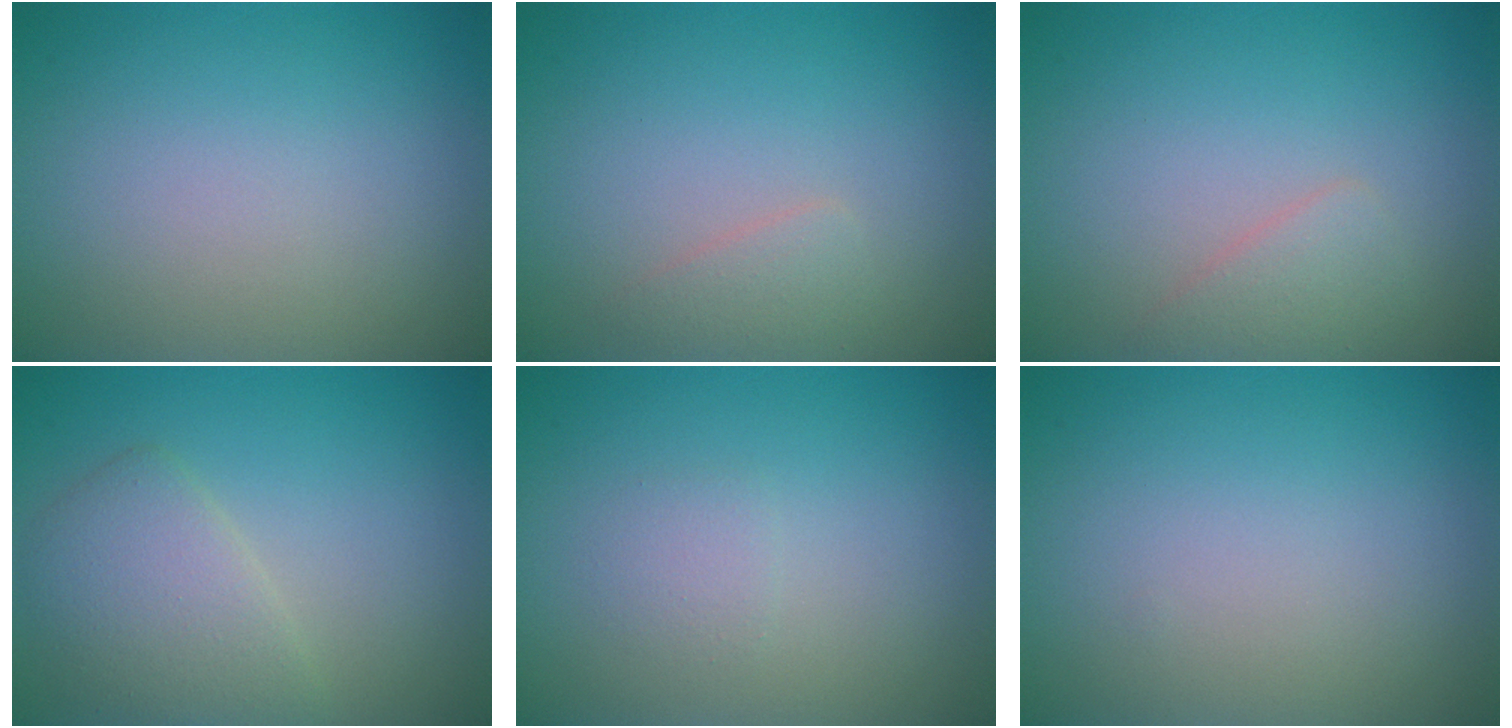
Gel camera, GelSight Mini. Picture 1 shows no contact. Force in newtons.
{"total": 1.3, "press": 1.3, "slide": 0.1}
{"total": 1.7, "press": 1.7, "slide": 0.1}
{"total": 3.7, "press": 3.7, "slide": 0.1}
{"total": 1.0, "press": 1.0, "slide": 0.1}
{"total": 0.0}